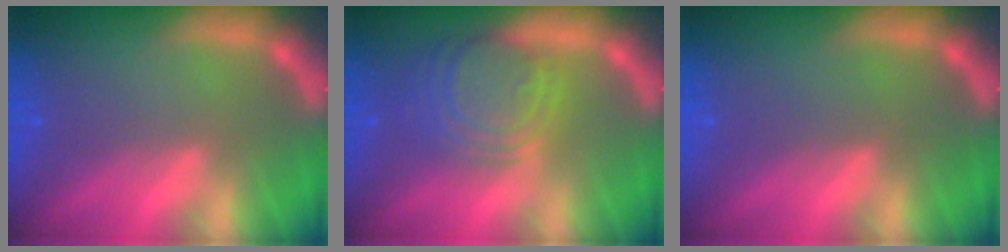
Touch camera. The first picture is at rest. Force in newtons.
{"total": 8.1}
{"total": 0.0}